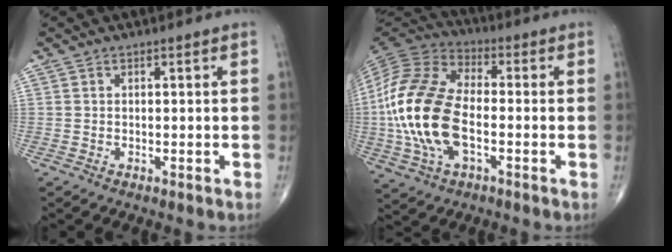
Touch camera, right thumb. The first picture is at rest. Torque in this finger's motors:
{"motor_torque": [0.00, 0.73, 2.12, 0.22, 0.69]}